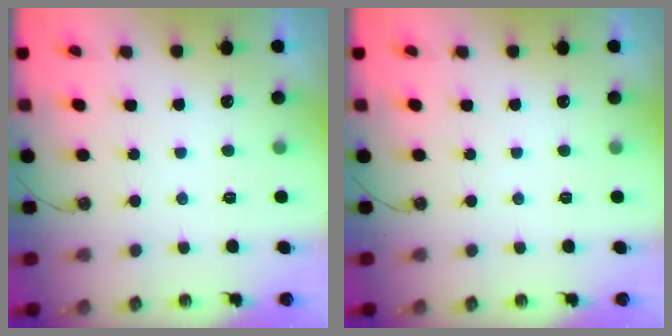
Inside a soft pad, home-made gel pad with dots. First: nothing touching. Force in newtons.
{"total": 0.0}